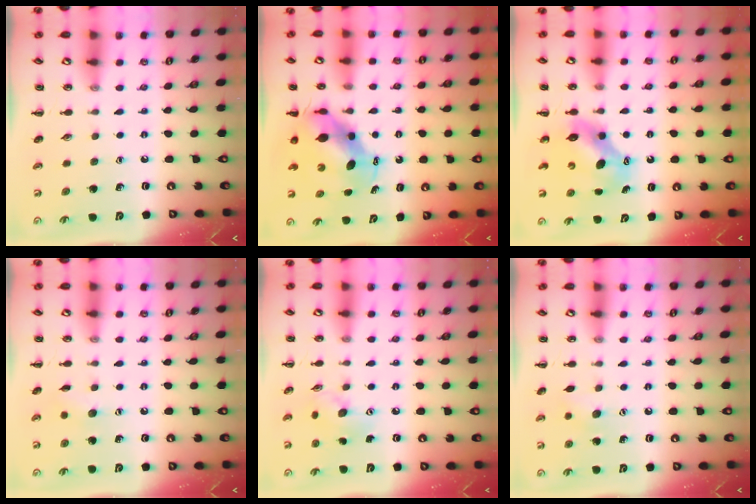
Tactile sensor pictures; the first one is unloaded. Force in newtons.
{"total": 7.2, "press": 7.1, "slide": 1.4}
{"total": 6.7, "press": 6.6, "slide": 1.1}
{"total": 4.6, "press": 4.5, "slide": 1.1}
{"total": 6.4, "press": 6.4, "slide": 0.3}
{"total": 7.6, "press": 7.3, "slide": 2.0}